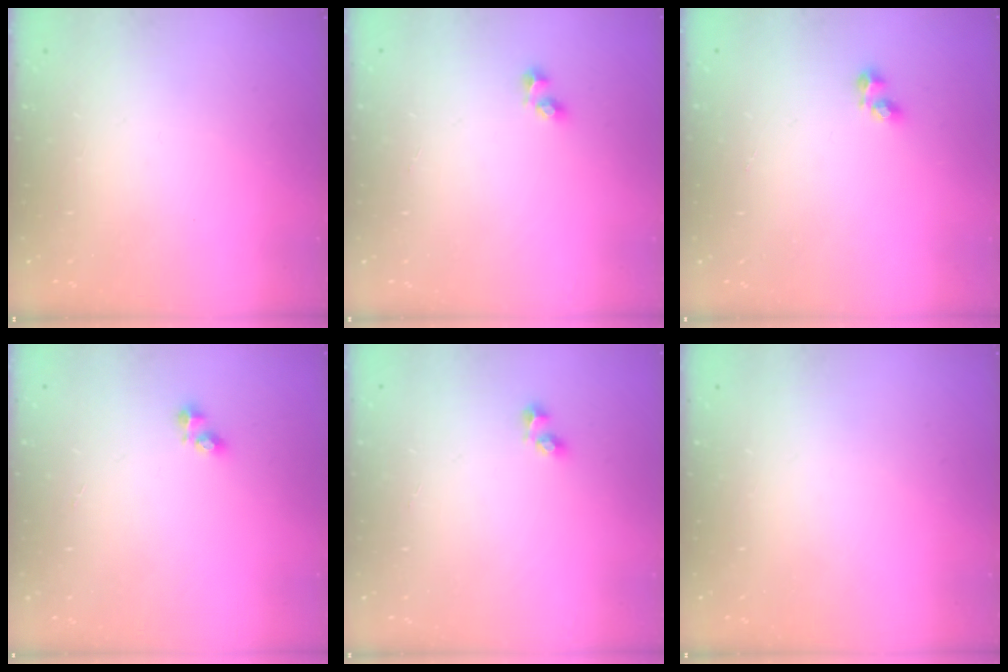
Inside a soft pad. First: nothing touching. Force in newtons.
{"total": 3.0, "press": 2.7, "slide": 1.3}
{"total": 2.5, "press": 2.3, "slide": 0.9}
{"total": 2.6, "press": 2.6, "slide": 0.4}
{"total": 3.0, "press": 2.7, "slide": 1.3}
{"total": 0.0}